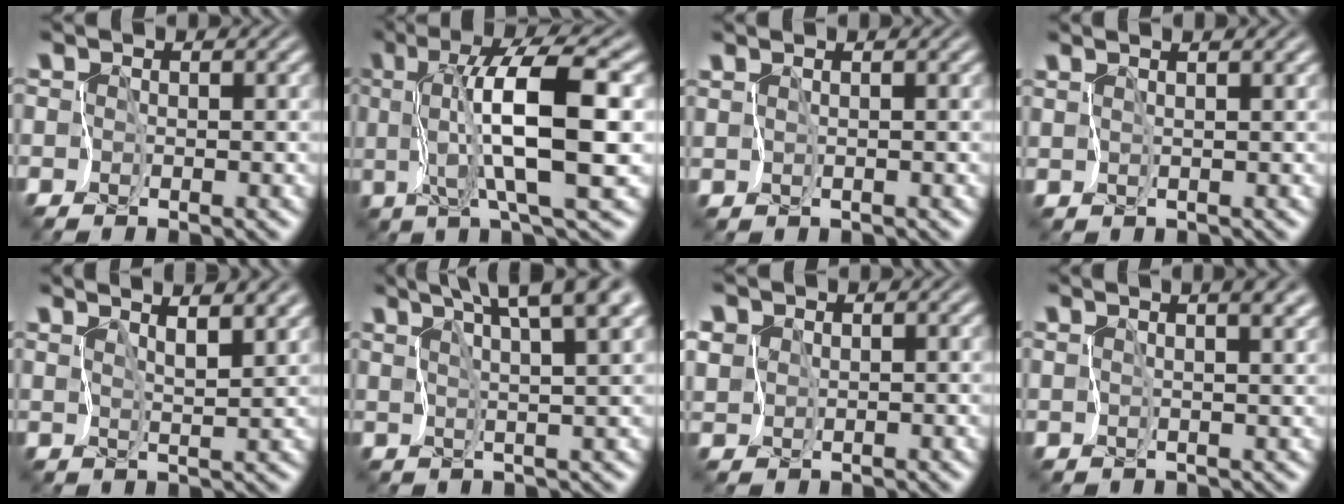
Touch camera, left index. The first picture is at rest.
{"total": 6.9, "force": [0.6, -0.2, 6.8], "torque": [-0.124, -0.008, 0.025]}
{"total": 1.4, "force": [0.5, -1.1, -0.7], "torque": [0.005, -0.012, 0.024]}
{"total": 1.6, "force": [1.4, -0.8, 0.1], "torque": [-0.004, -0.011, 0.032]}
{"total": 4.6, "force": [4.0, 0.0, 2.3], "torque": [-0.032, -0.003, 0.069]}
{"total": 8.2, "force": [6.0, 0.6, 5.6], "torque": [-0.090, 0.005, 0.094]}
{"total": 4.4, "force": [2.8, 3.1, 1.3], "torque": [-0.047, 0.010, 0.042]}
{"total": 2.8, "force": [2.2, 0.3, 1.8], "torque": [-0.025, -0.005, 0.038]}